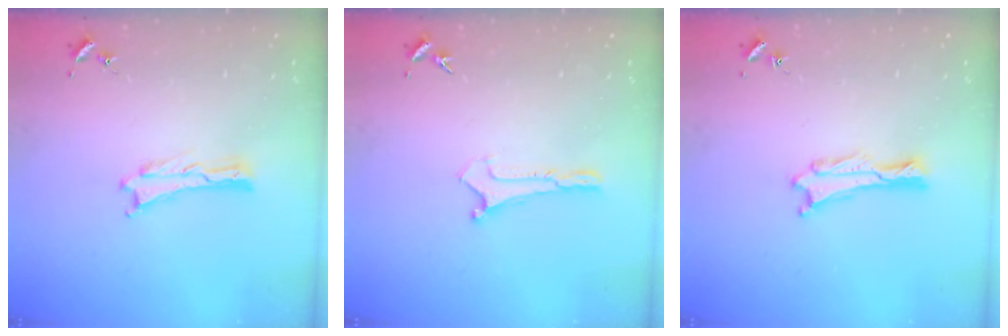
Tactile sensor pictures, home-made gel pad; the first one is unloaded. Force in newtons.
{"total": 0.0}
{"total": 0.6, "press": 0.6, "slide": 0.2}